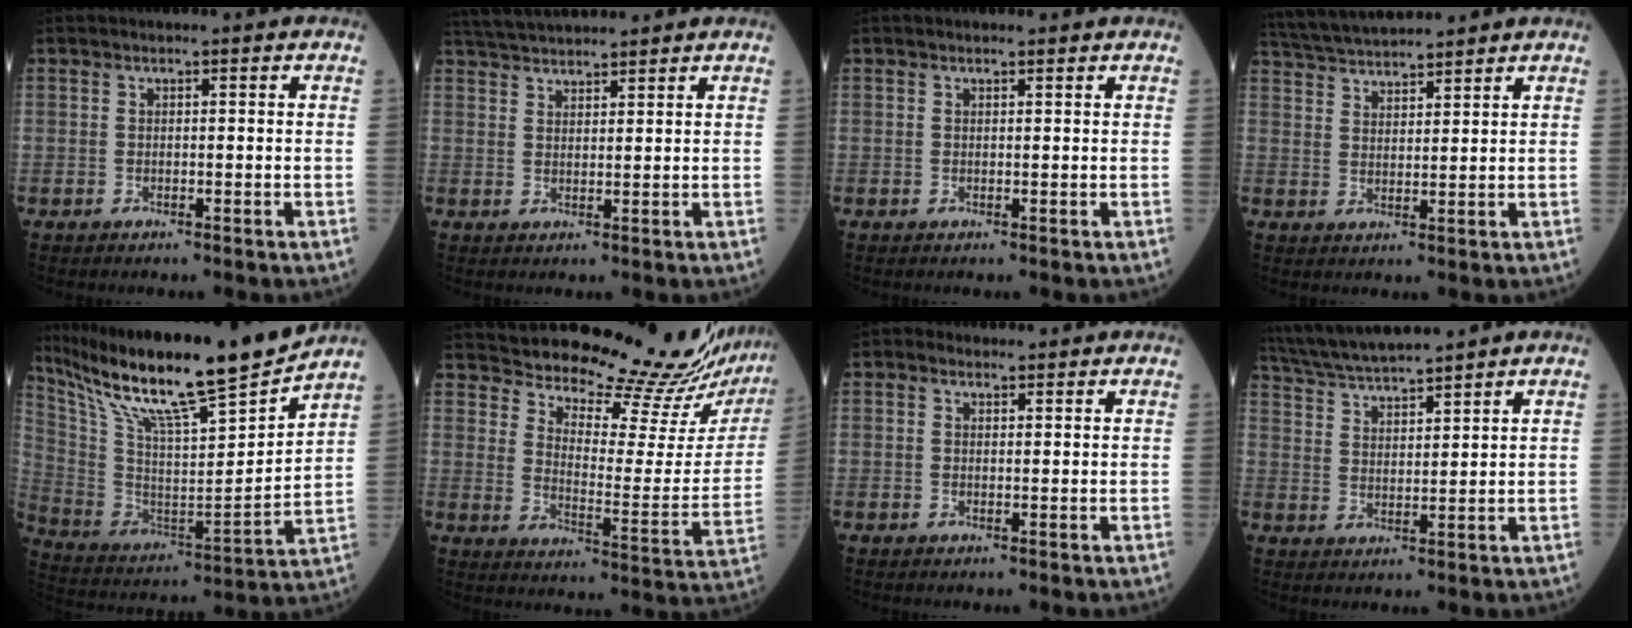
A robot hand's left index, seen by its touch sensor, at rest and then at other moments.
{"total": 7.9, "force": [7.4, 0.9, 2.4], "torque": [-0.049, 0.035, 0.128]}
{"total": 0.5, "force": [0.5, 0.1, 0.0], "torque": [-0.009, -0.003, 0.006]}
{"total": 9.5, "force": [9.1, 0.6, 2.9], "torque": [-0.067, 0.033, 0.163]}
{"total": 22.7, "force": [19.1, 0.5, 12.3], "torque": [-0.228, -0.017, 0.329]}
{"total": 22.4, "force": [21.5, 1.2, 6.0], "torque": [-0.098, -0.107, 0.273]}
{"total": 1.5, "force": [1.2, 0.9, 0.3], "torque": [-0.010, 0.013, 0.016]}
{"total": 10.2, "force": [9.5, -0.3, 3.9], "torque": [-0.078, 0.023, 0.175]}